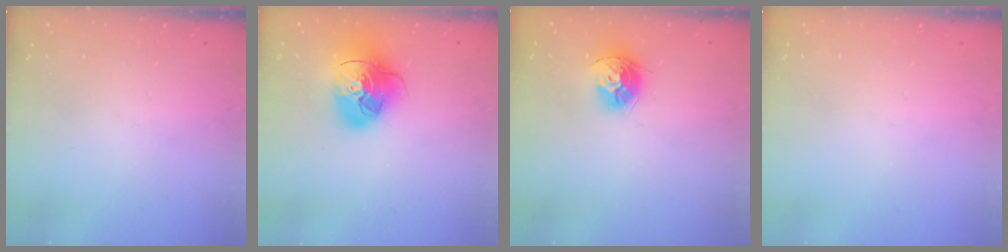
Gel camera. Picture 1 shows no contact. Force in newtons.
{"total": 18.0, "press": 17.8, "slide": 2.8}
{"total": 11.1, "press": 11.0, "slide": 0.9}
{"total": 0.0}